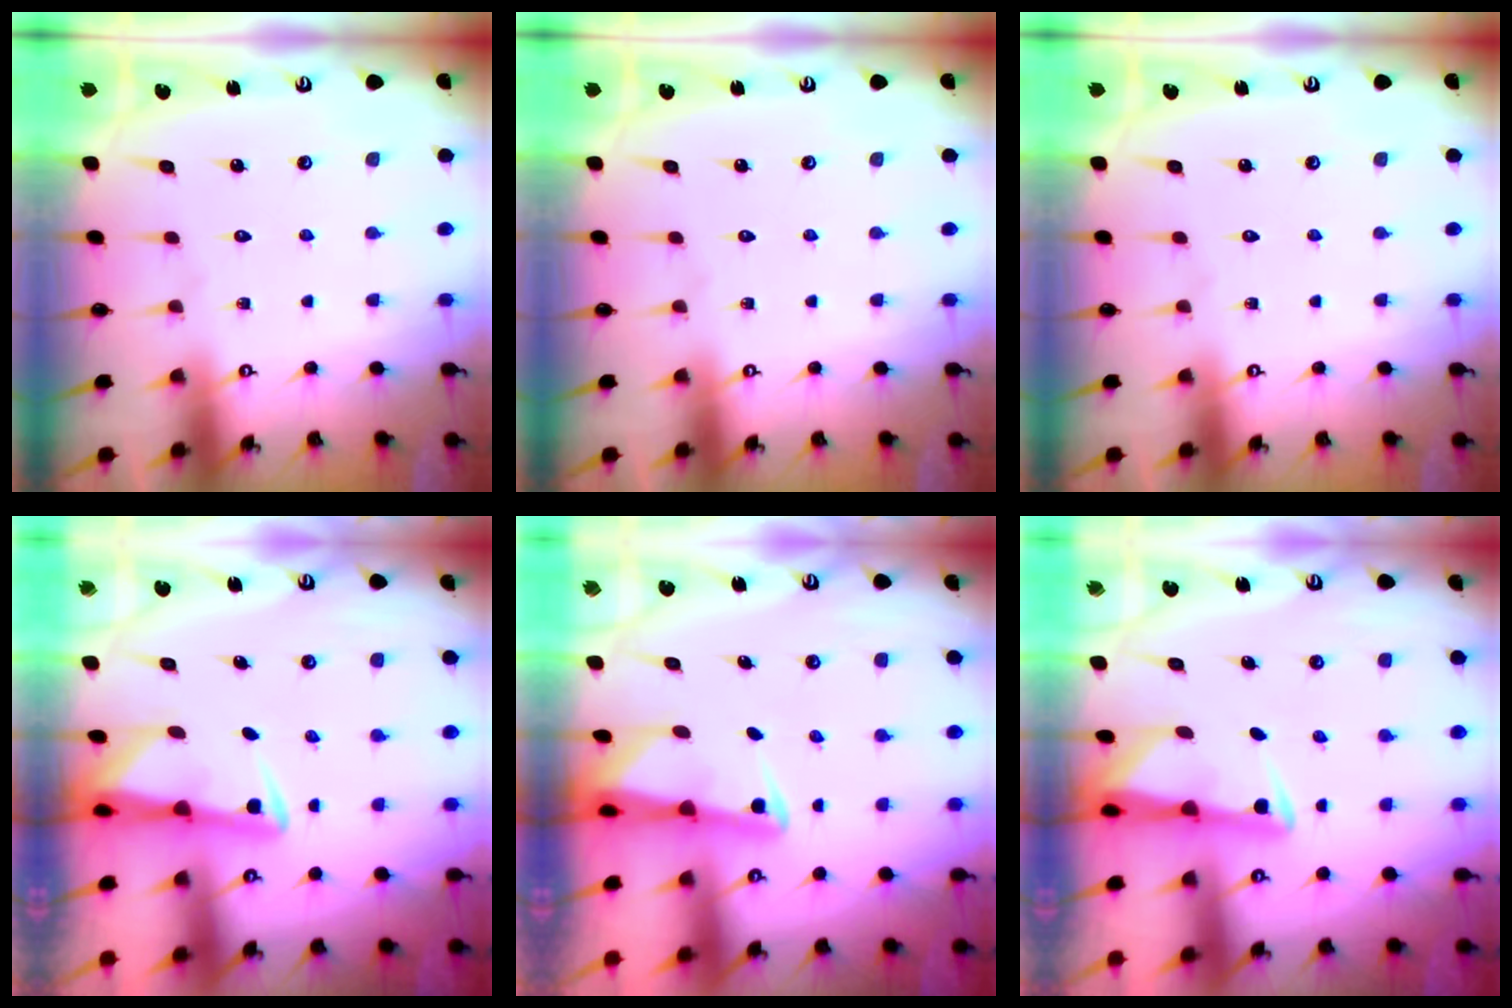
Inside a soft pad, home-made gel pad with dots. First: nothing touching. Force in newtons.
{"total": 0.0}
{"total": 0.0}
{"total": 2.8, "press": 2.8, "slide": 0.4}
{"total": 2.2, "press": 2.2, "slide": 0.5}
{"total": 3.0, "press": 2.9, "slide": 0.5}